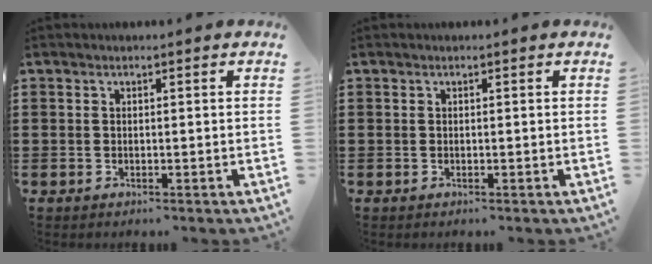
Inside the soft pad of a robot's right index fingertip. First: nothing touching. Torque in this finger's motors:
{"motor_torque": [-0.33, 1.03, 0.00, 0.00]}